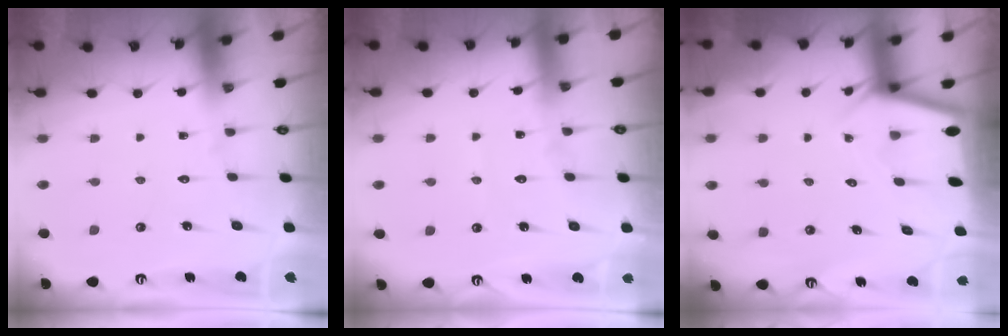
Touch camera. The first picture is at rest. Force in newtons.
{"total": 6.3, "press": 6.3, "slide": 0.6}
{"total": 2.7, "press": 2.7, "slide": 0.3}